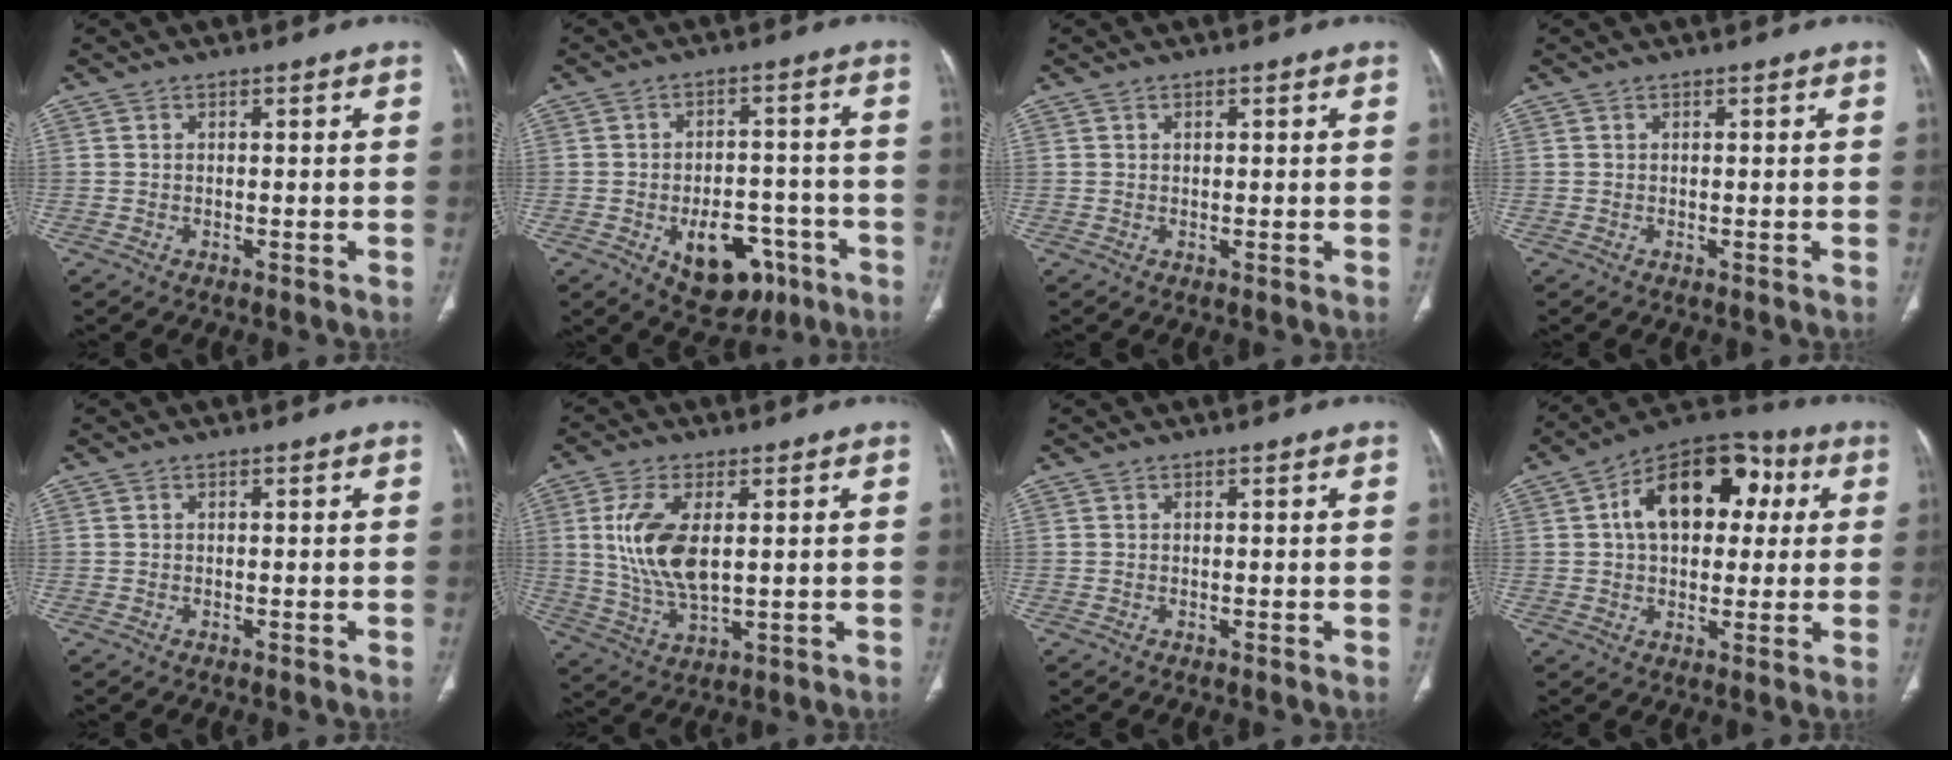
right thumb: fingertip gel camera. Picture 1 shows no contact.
{"total": 12.9, "force": [-5.7, 8.0, 8.4], "torque": [-0.084, 0.035, -0.067]}
{"total": 0.6, "force": [0.2, 0.4, 0.4], "torque": [-0.007, 0.000, 0.004]}
{"total": 0.0}
{"total": 0.0}
{"total": 11.8, "force": [2.0, 5.6, 10.2], "torque": [-0.212, -0.018, 0.048]}
{"total": 0.0}
{"total": 17.7, "force": [4.0, 11.2, 13.1], "torque": [-0.164, 0.026, 0.052]}